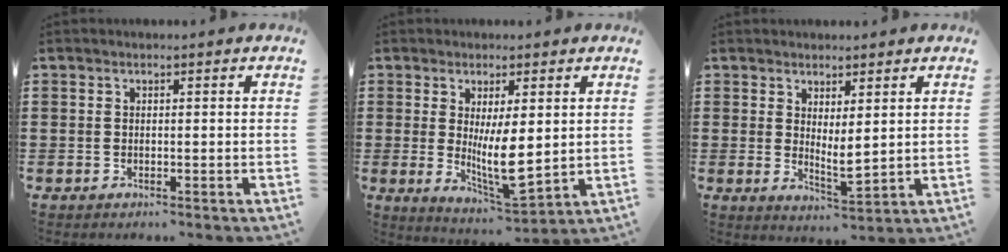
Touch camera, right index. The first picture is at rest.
{"total": 7.6, "force": [-0.1, 2.3, 7.3], "torque": [-0.136, -0.017, -0.001]}
{"total": 3.2, "force": [1.2, 0.8, 2.9], "torque": [-0.048, -0.007, 0.023]}